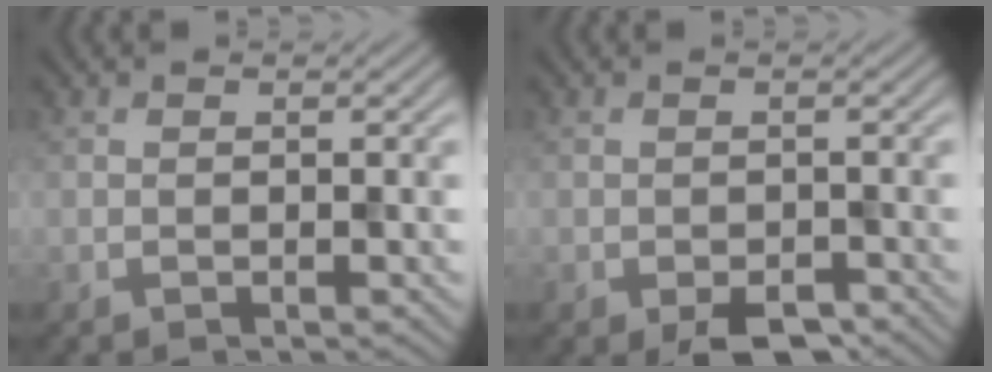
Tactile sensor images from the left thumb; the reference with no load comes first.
{"total": 3.6, "force": [-2.4, 1.7, 2.1], "torque": [-0.032, -0.009, -0.035]}